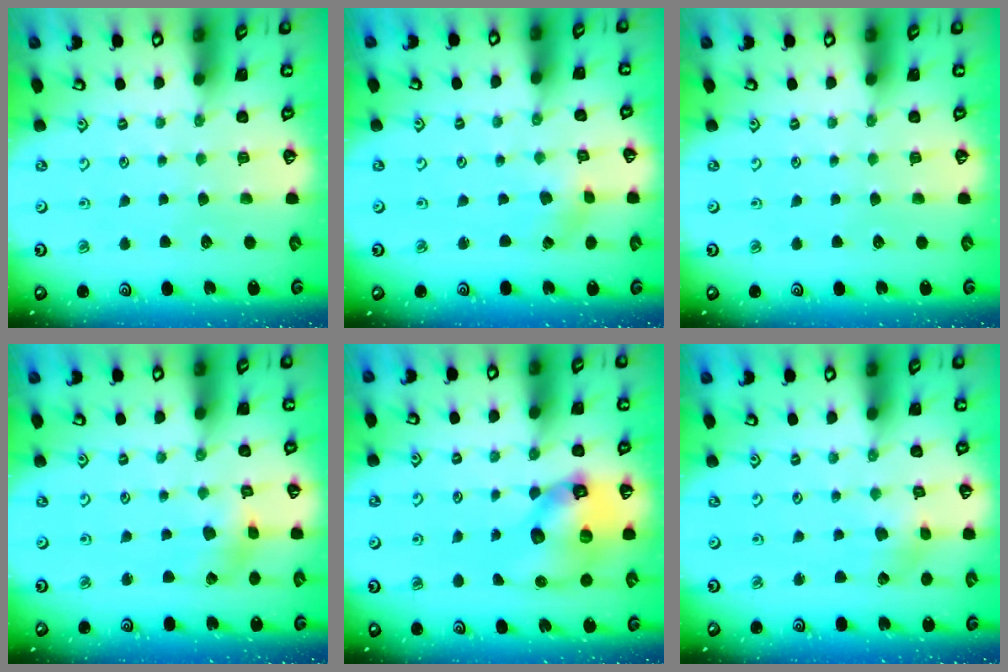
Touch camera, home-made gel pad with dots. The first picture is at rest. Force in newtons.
{"total": 0.0}
{"total": 0.0}
{"total": 2.8, "press": 2.7, "slide": 0.4}
{"total": 13.7, "press": 13.5, "slide": 2.1}
{"total": 2.3, "press": 2.3, "slide": 0.3}